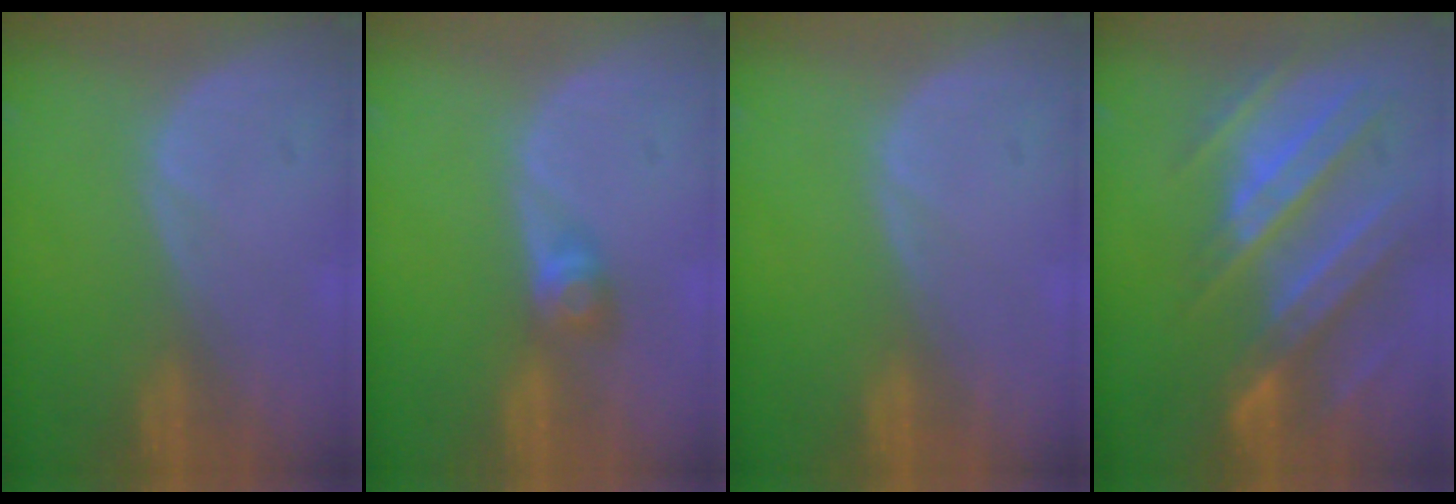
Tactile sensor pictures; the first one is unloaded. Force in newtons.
{"total": 3.0, "press": 2.6, "slide": 1.5}
{"total": 0.0}
{"total": 11.2, "press": 9.9, "slide": 5.2}